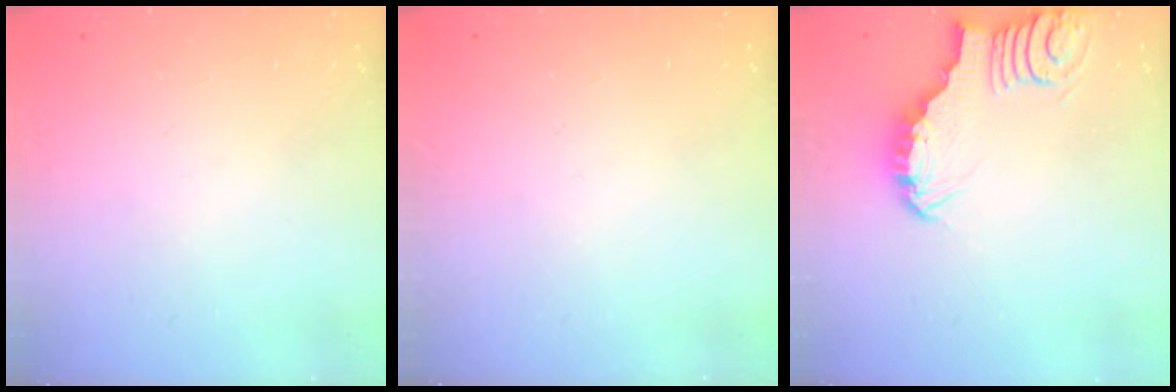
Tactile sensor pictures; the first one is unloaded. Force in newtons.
{"total": 1.4, "press": 1.4, "slide": 0.1}
{"total": 3.4, "press": 3.4, "slide": 0.3}